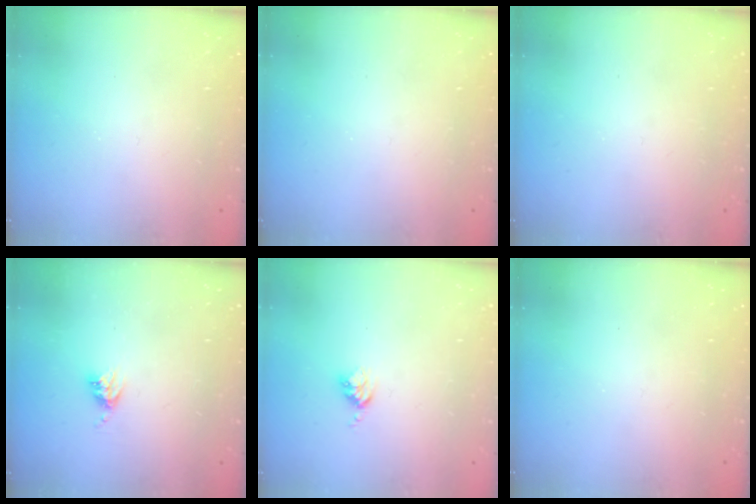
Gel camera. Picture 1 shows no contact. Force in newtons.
{"total": 0.0}
{"total": 0.0}
{"total": 5.2, "press": 5.2, "slide": 0.6}
{"total": 3.4, "press": 3.4, "slide": 0.4}
{"total": 0.0}